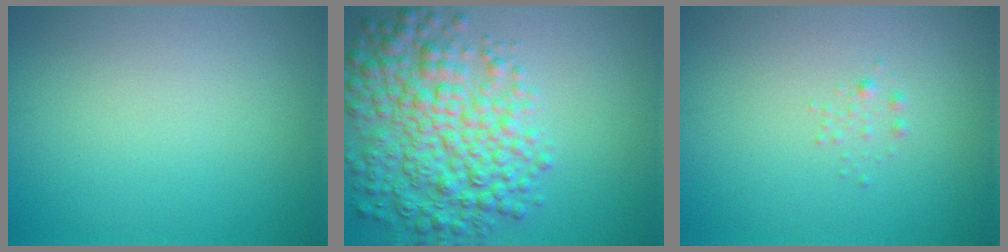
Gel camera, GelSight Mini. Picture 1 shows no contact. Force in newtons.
{"total": 7.7, "press": 7.7, "slide": 0.1}
{"total": 0.7, "press": 0.7, "slide": 0.0}